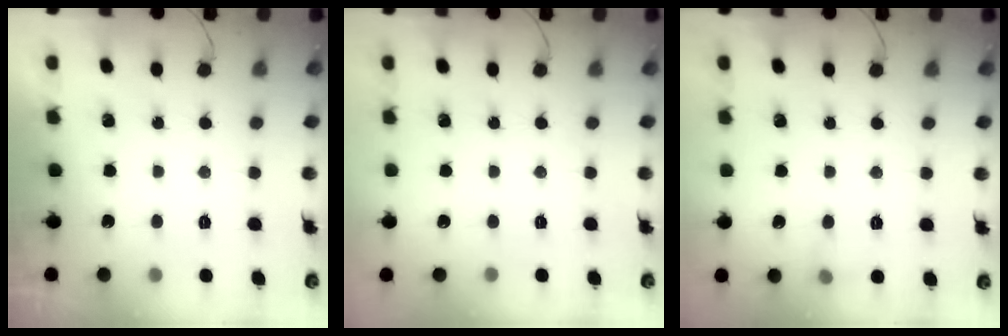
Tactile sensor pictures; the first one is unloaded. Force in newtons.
{"total": 0.0}
{"total": 6.4, "press": 6.3, "slide": 1.4}